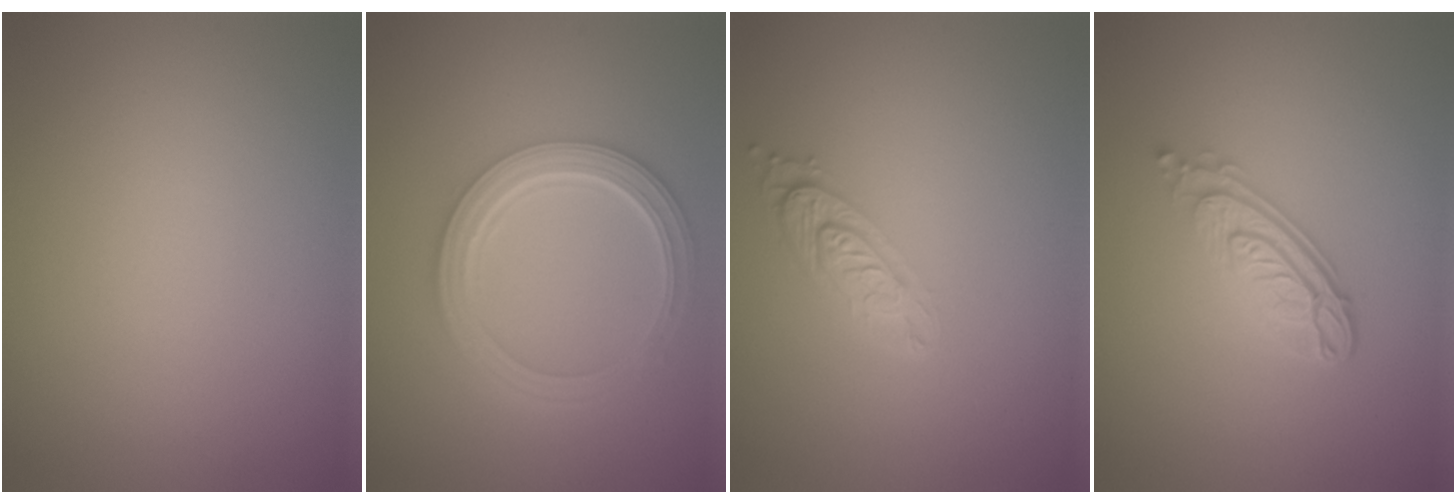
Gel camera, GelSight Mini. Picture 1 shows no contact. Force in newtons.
{"total": 5.3, "press": 3.8, "slide": 3.6}
{"total": 2.9, "press": 2.2, "slide": 1.9}
{"total": 4.2, "press": 3.0, "slide": 2.8}